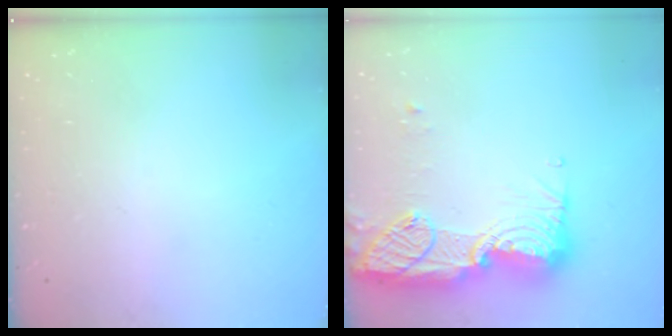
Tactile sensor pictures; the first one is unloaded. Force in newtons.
{"total": 21.5, "press": 20.4, "slide": 6.7}